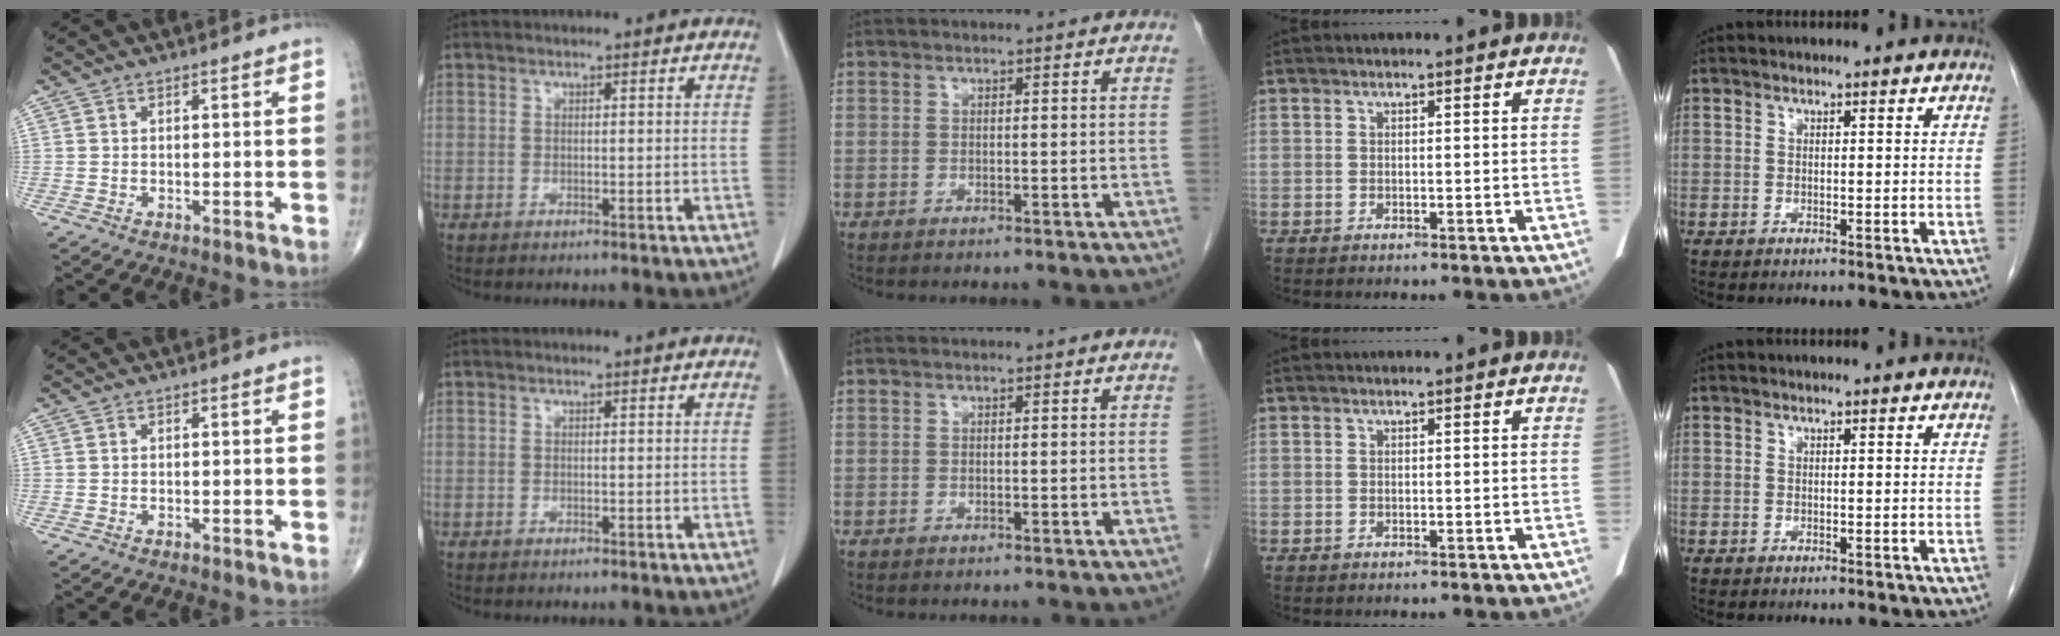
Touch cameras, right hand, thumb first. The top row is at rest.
{}